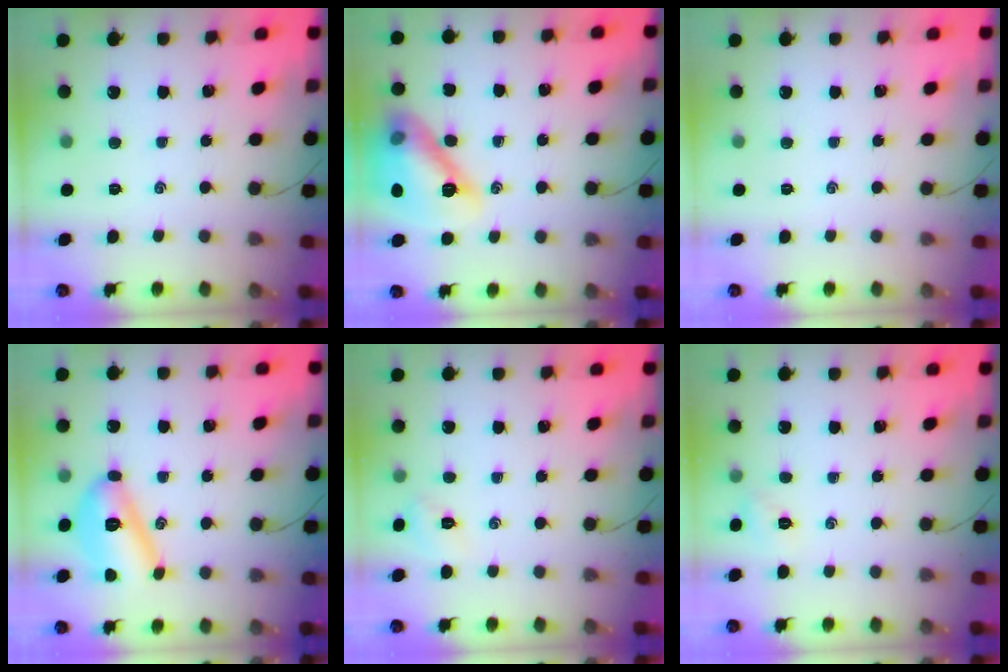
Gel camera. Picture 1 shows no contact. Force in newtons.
{"total": 16.9, "press": 16.9, "slide": 0.5}
{"total": 0.0}
{"total": 12.5, "press": 12.4, "slide": 1.7}
{"total": 2.7, "press": 2.6, "slide": 0.8}
{"total": 2.2, "press": 2.2, "slide": 0.5}